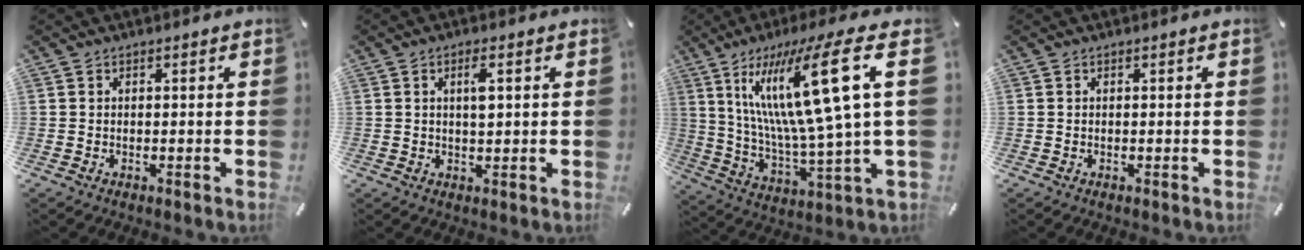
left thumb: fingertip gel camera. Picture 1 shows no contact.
{"total": 3.1, "force": [0.7, 1.0, 2.9], "torque": [-0.050, 0.003, 0.008]}
{"total": 24.2, "force": [8.1, 5.1, 22.2], "torque": [-0.421, -0.036, 0.112]}
{"total": 0.0}